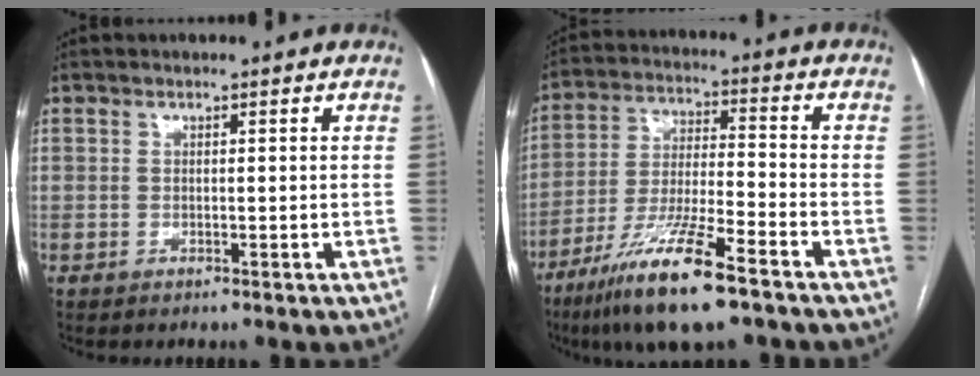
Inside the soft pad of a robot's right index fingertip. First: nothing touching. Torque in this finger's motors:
{"motor_torque": [0.69, -0.63, 0.79, 0.19]}